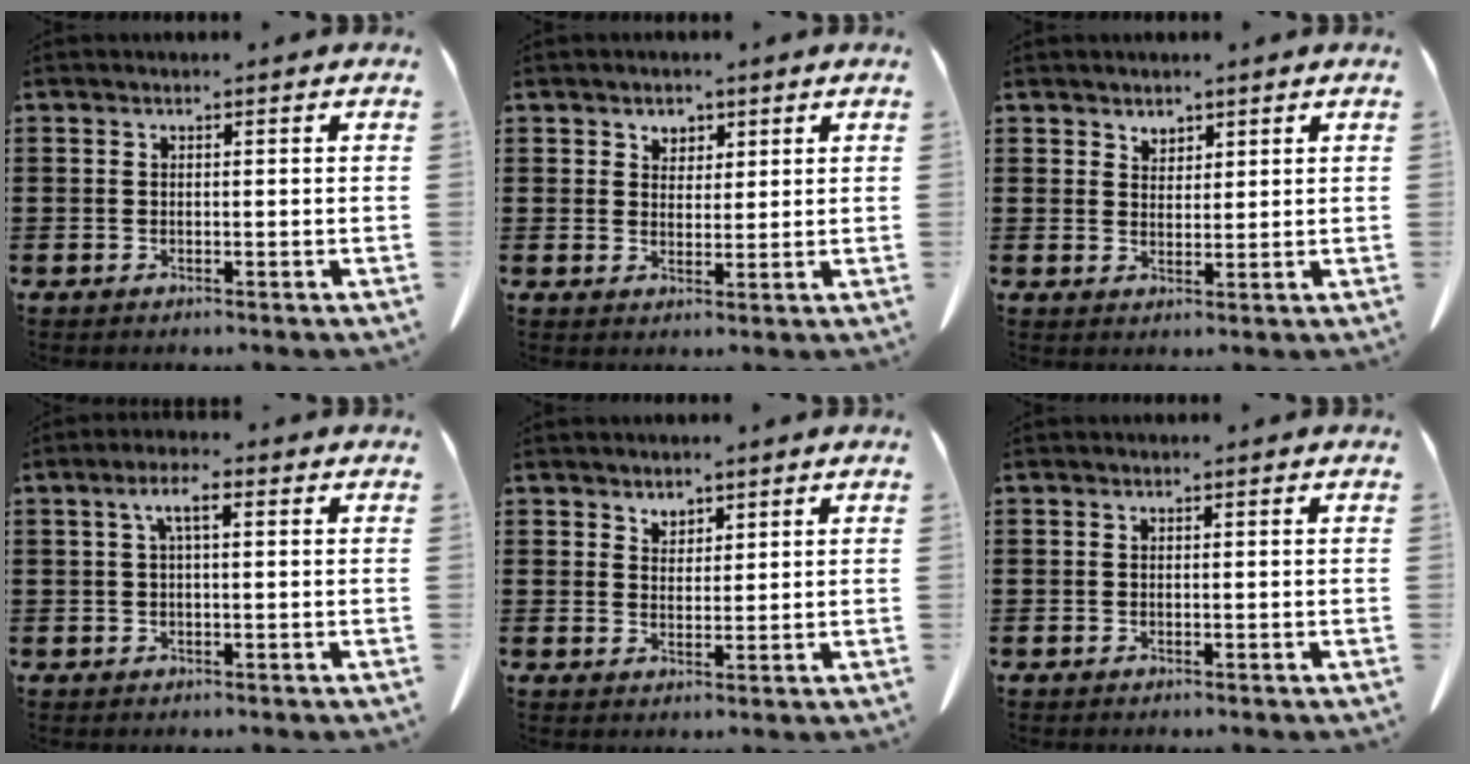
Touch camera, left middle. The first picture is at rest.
{"total": 2.6, "force": [1.9, 1.8, 0.3], "torque": [-0.005, 0.006, 0.033]}
{"total": 2.1, "force": [1.9, 1.0, 0.2], "torque": [-0.008, 0.004, 0.036]}
{"total": 3.8, "force": [0.9, 1.1, 3.5], "torque": [-0.071, 0.011, 0.012]}
{"total": 2.2, "force": [1.9, 1.1, 0.1], "torque": [-0.007, 0.003, 0.037]}
{"total": 0.0}